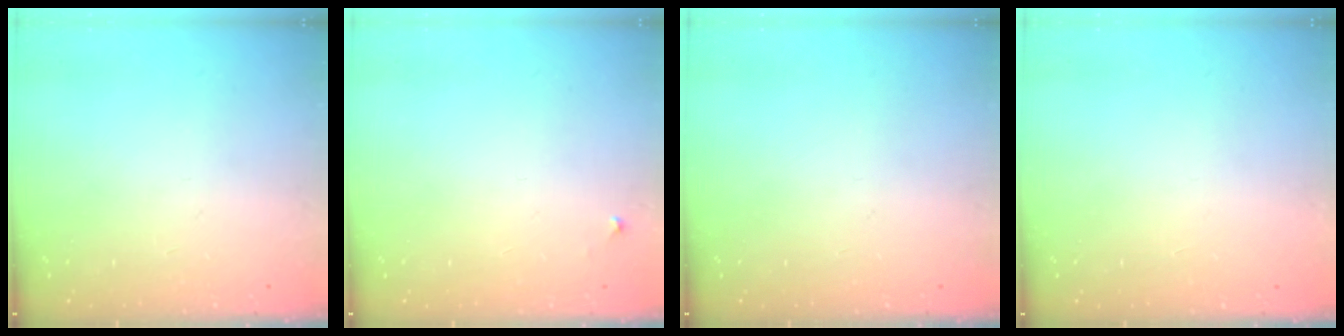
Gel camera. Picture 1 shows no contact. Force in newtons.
{"total": 4.2, "press": 4.1, "slide": 0.7}
{"total": 0.0}
{"total": 1.5, "press": 1.5, "slide": 0.1}